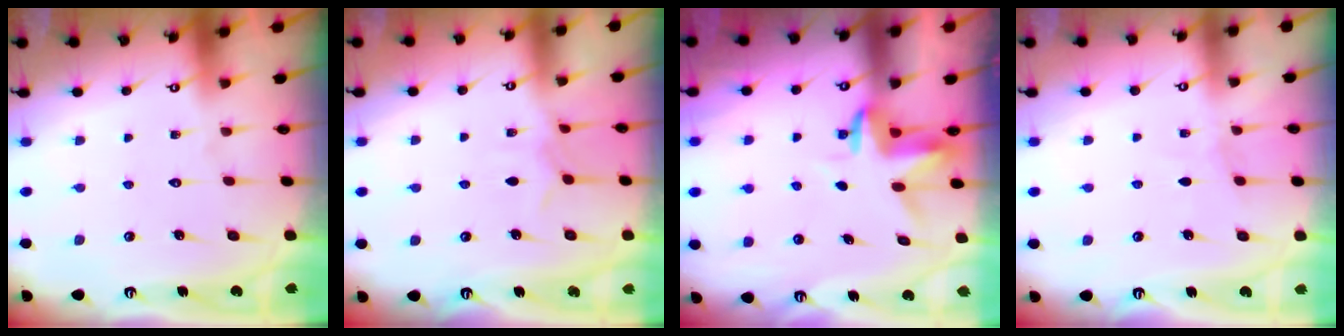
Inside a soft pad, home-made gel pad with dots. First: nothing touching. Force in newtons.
{"total": 5.1, "press": 5.1, "slide": 0.2}
{"total": 3.6, "press": 3.6, "slide": 0.2}
{"total": 2.7, "press": 2.7, "slide": 0.3}